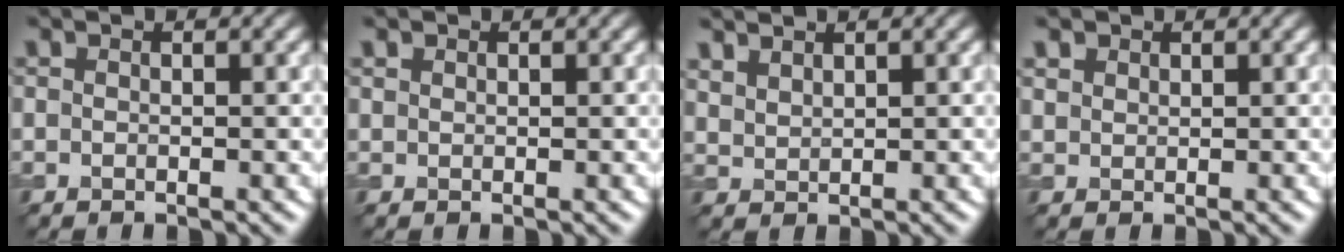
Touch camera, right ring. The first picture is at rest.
{"total": 0.6, "force": [0.4, 0.4, 0.1], "torque": [-0.001, -0.001, 0.011]}
{"total": 2.0, "force": [1.8, 0.7, 0.6], "torque": [-0.015, 0.007, 0.043]}
{"total": 1.3, "force": [0.9, 0.9, 0.2], "torque": [-0.007, -0.001, 0.023]}